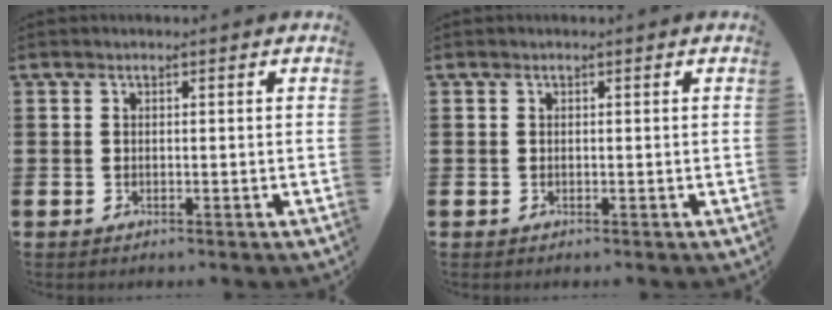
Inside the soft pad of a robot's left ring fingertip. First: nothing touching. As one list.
[{"total": 0.0}]